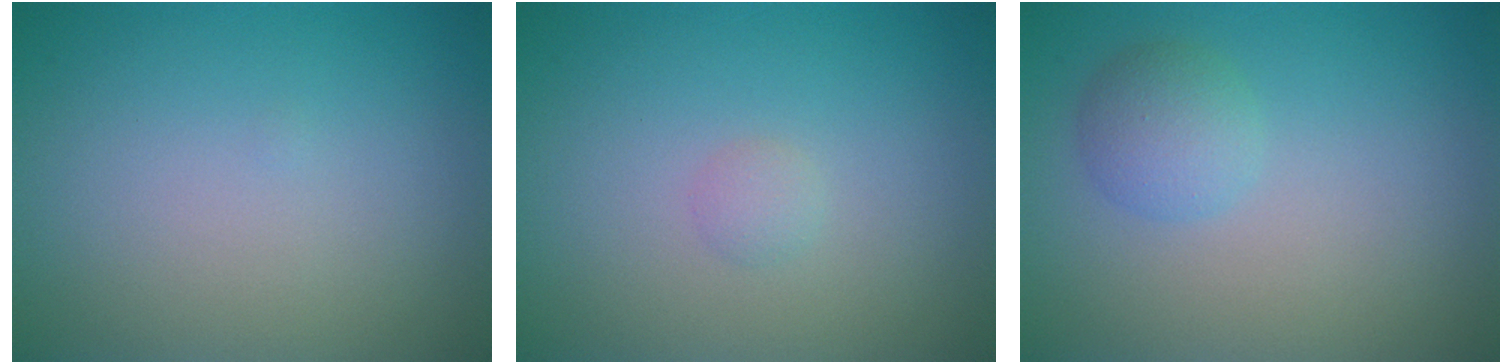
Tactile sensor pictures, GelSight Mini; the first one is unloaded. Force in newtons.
{"total": 0.7, "press": 0.7, "slide": 0.0}
{"total": 2.2, "press": 2.2, "slide": 0.1}